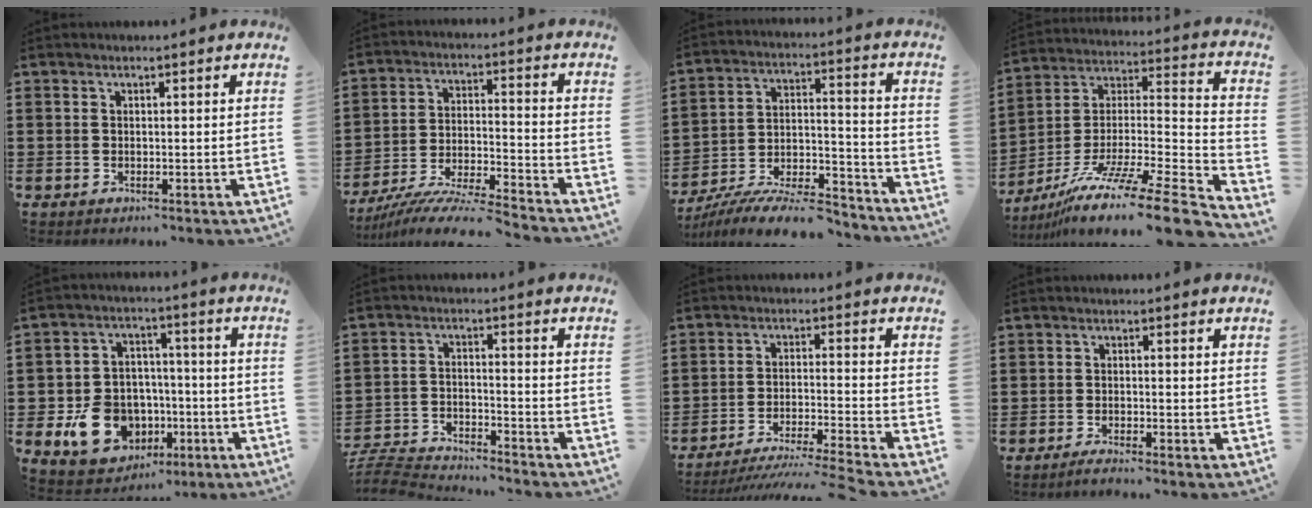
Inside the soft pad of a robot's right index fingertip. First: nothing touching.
{"total": 8.9, "force": [-8.4, -0.3, 3.1], "torque": [-0.064, -0.001, -0.166]}
{"total": 11.7, "force": [-10.5, 1.8, 4.9], "torque": [-0.070, 0.033, -0.200]}
{"total": 13.3, "force": [-10.1, 1.3, 8.6], "torque": [-0.138, 0.019, -0.178]}
{"total": 10.5, "force": [-3.3, 8.8, 4.6], "torque": [-0.121, 0.017, -0.051]}
{"total": 6.4, "force": [-6.3, 0.3, 0.8], "torque": [-0.037, -0.001, -0.131]}
{"total": 5.0, "force": [-4.5, -0.8, 2.1], "torque": [-0.047, -0.023, -0.091]}
{"total": 1.7, "force": [-1.6, -0.3, 0.4], "torque": [-0.009, -0.002, -0.030]}